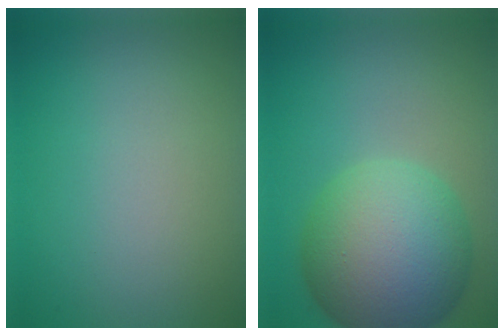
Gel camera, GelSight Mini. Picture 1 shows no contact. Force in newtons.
{"total": 10.6, "press": 10.6, "slide": 0.6}